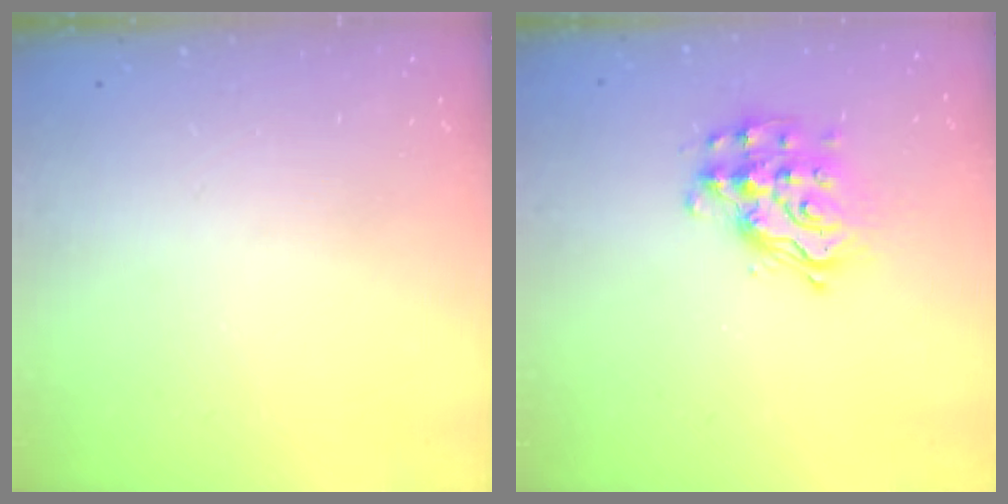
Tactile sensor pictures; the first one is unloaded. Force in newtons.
{"total": 13.4, "press": 13.3, "slide": 0.9}